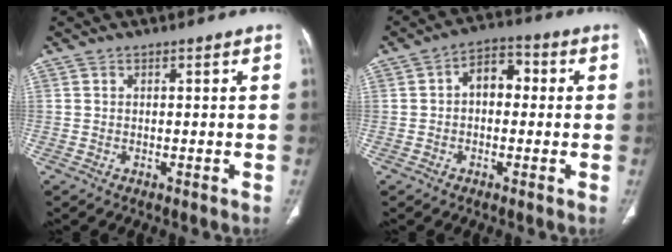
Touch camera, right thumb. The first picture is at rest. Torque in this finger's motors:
{"motor_torque": [1.46, 2.72, 0.50, -0.35, 0.01]}